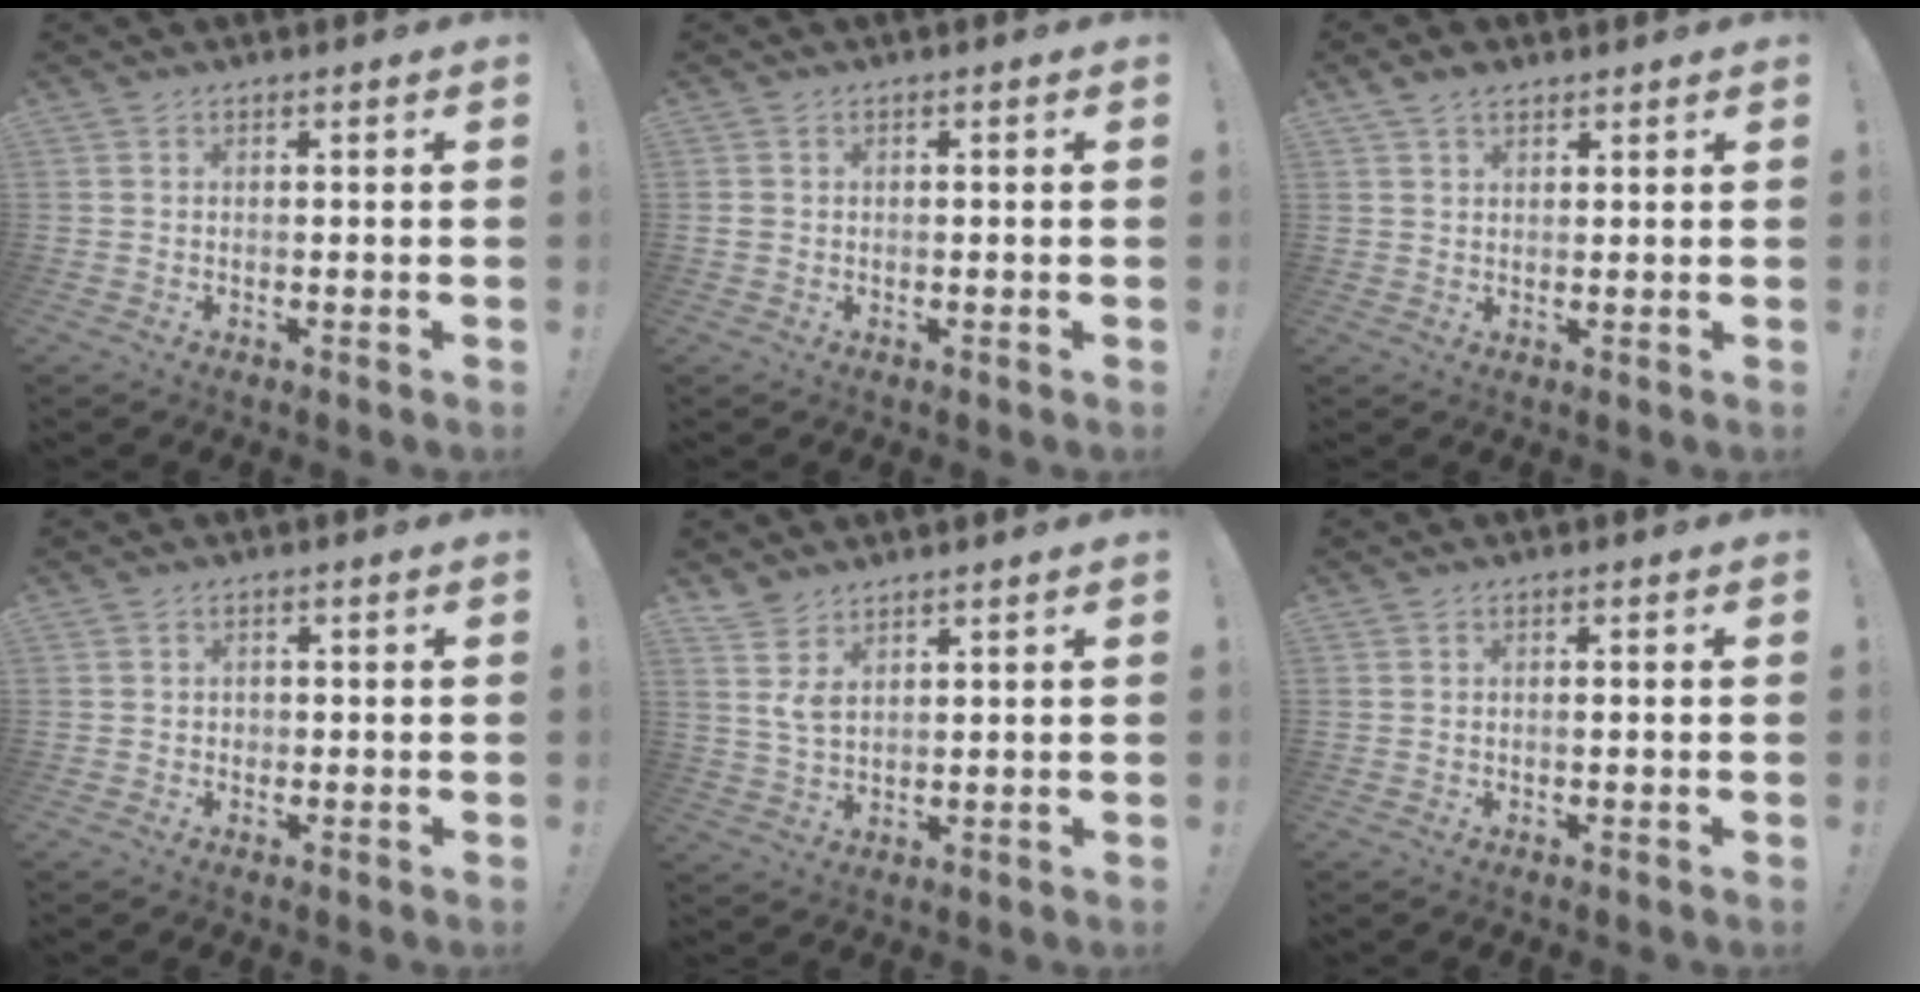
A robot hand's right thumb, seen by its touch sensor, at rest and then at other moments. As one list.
[{"total": 1.4, "force": [-0.5, 1.0, 0.7], "torque": [-0.011, 0.006, -0.009]}, {"total": 3.4, "force": [2.4, 1.9, 1.5], "torque": [-0.021, -0.008, 0.044]}, {"total": 1.4, "force": [-0.5, 1.1, 0.6], "torque": [-0.008, 0.005, -0.010]}, {"total": 5.8, "force": [3.5, 2.8, 3.7], "torque": [-0.079, -0.017, 0.066]}, {"total": 1.0, "force": [-0.5, 0.0, 0.9], "torque": [-0.016, 0.000, -0.009]}]